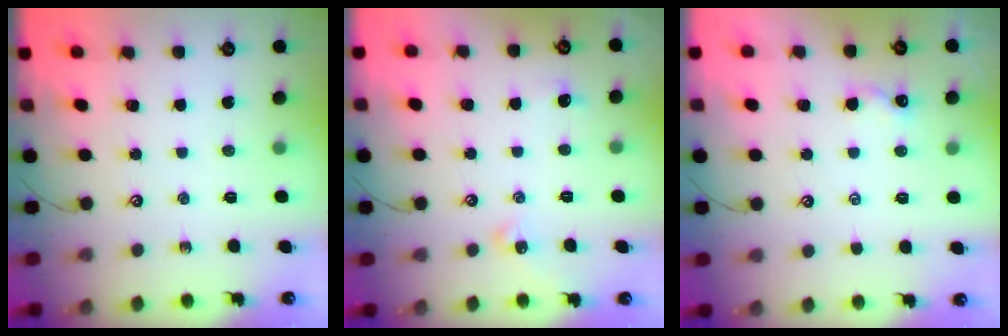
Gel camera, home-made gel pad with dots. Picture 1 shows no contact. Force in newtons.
{"total": 1.1, "press": 1.0, "slide": 0.4}
{"total": 2.3, "press": 2.2, "slide": 0.3}